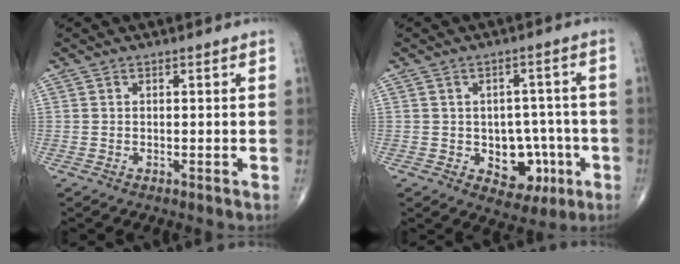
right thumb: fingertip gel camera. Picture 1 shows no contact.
{"total": 8.8, "force": [-2.4, 6.7, 5.2], "torque": [-0.021, 0.026, -0.020]}